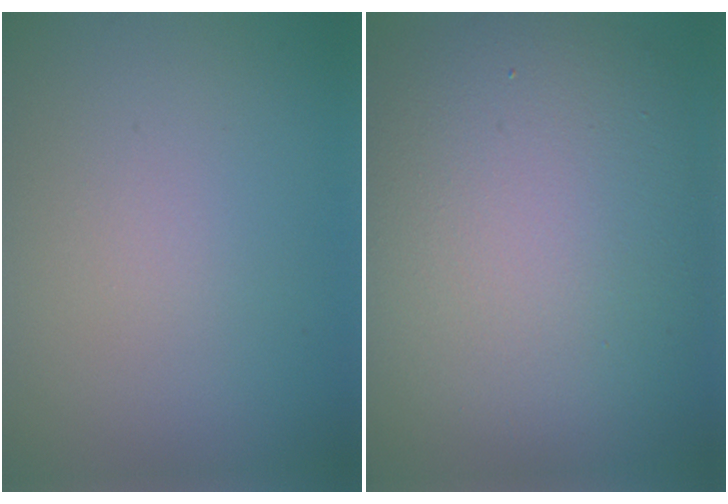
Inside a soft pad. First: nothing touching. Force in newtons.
{"total": 12.9, "press": 12.9, "slide": 0.7}